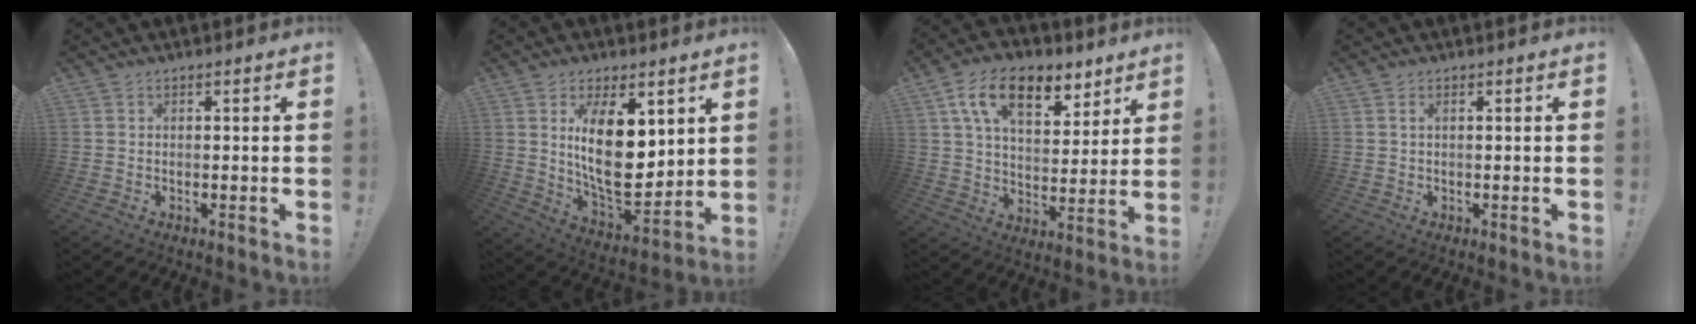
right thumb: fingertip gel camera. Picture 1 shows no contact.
{"total": 16.9, "force": [4.2, 8.6, 14.0], "torque": [-0.256, -0.040, 0.070]}
{"total": 16.6, "force": [9.1, 9.0, 10.5], "torque": [-0.161, -0.038, 0.159]}
{"total": 1.0, "force": [0.4, 0.3, 0.9], "torque": [-0.020, 0.003, 0.007]}